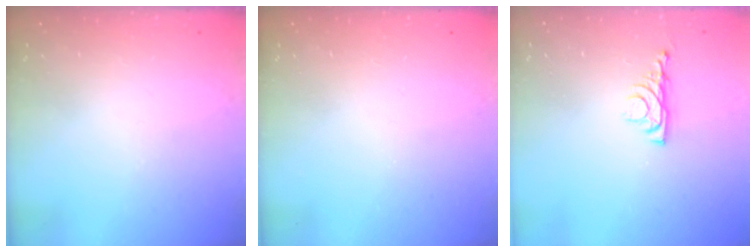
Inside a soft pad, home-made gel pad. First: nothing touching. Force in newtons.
{"total": 0.0}
{"total": 4.3, "press": 4.2, "slide": 0.7}